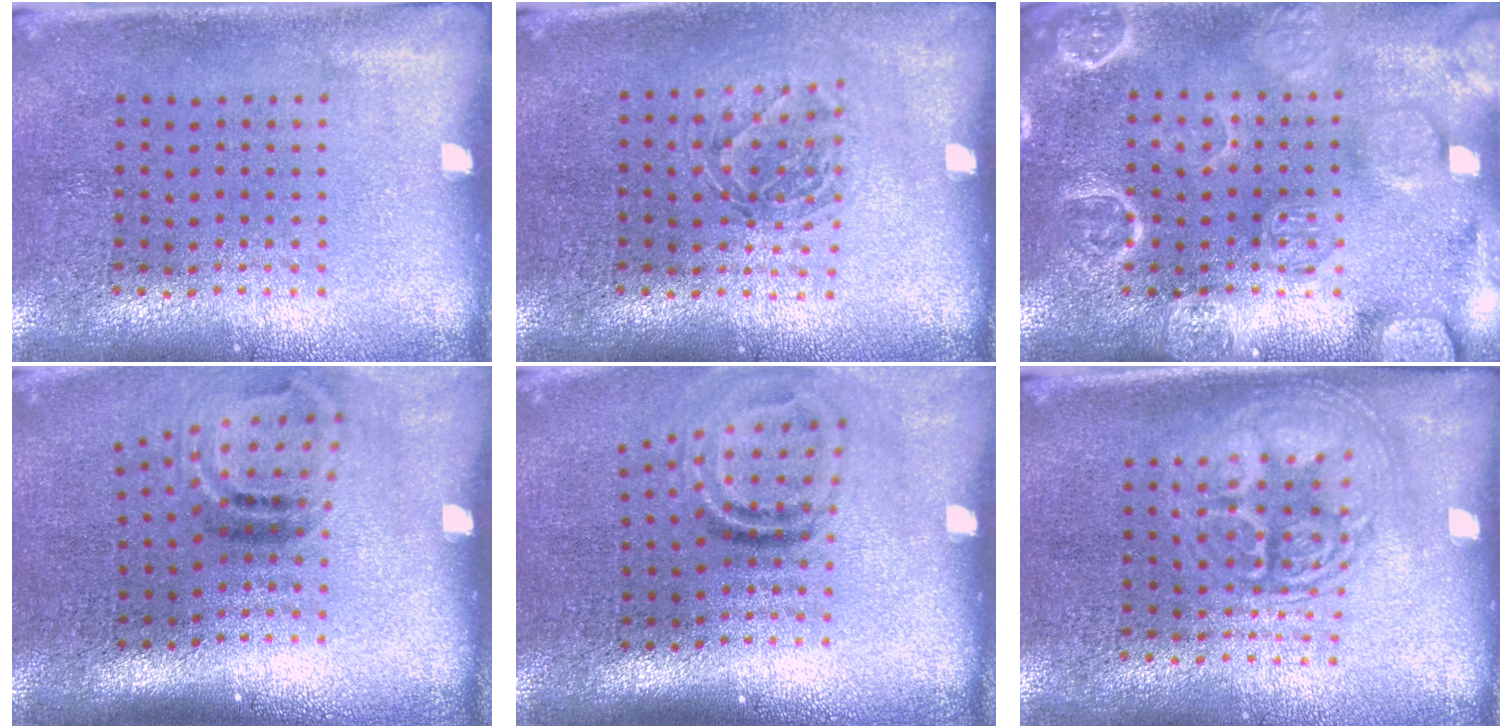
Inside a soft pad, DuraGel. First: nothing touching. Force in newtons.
{"total": 1.3, "press": 1.1, "slide": 0.8}
{"total": 5.4, "press": 5.3, "slide": 0.8}
{"total": 2.0, "press": 1.3, "slide": 1.6}
{"total": 1.9, "press": 1.1, "slide": 1.6}
{"total": 2.5, "press": 2.5, "slide": 0.4}